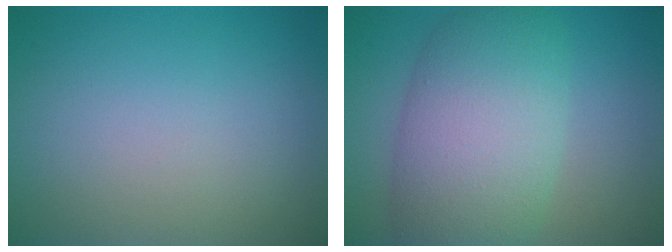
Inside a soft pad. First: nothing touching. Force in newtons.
{"total": 9.4, "press": 9.4, "slide": 0.6}